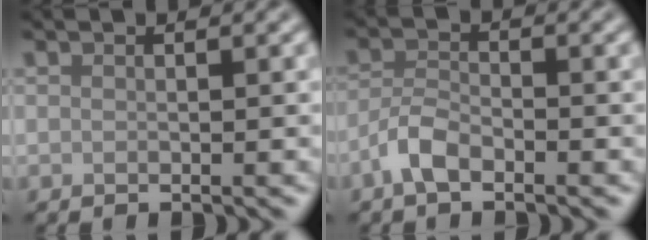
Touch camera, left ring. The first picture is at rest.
{"total": 2.6, "force": [-1.8, 1.0, 1.7], "torque": [-0.036, 0.004, -0.043]}